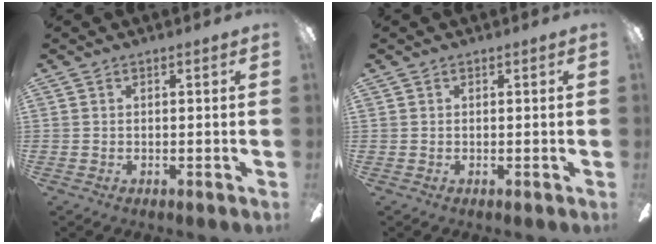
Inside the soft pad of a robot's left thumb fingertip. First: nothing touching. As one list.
[{"total": 0.0}]